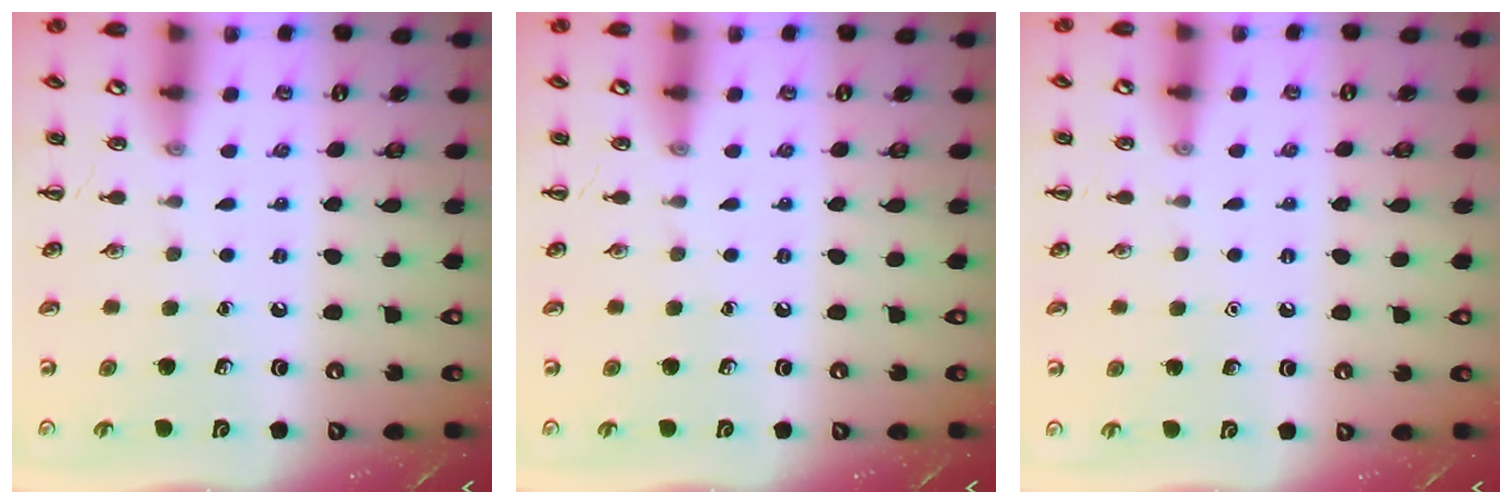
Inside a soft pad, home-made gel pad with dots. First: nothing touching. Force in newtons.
{"total": 0.0}
{"total": 1.5, "press": 1.5, "slide": 0.1}